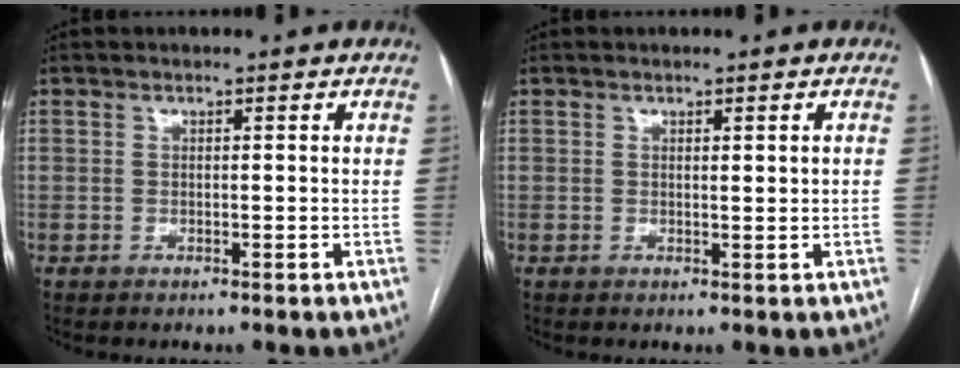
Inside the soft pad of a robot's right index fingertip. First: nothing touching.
{"total": 0.8, "force": [0.4, -0.1, 0.7], "torque": [-0.011, -0.002, 0.007]}